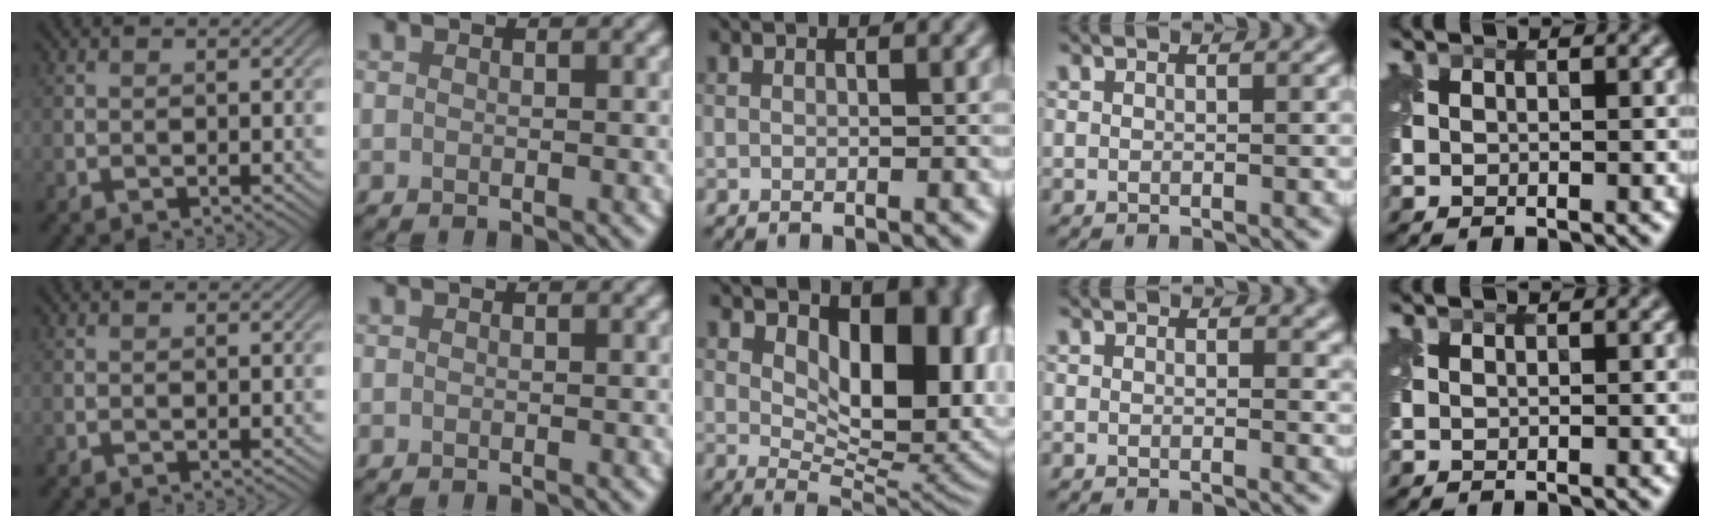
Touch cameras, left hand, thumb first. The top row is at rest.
{"middle": {"total": 11.5, "force": [3.2, 6.2, 9.2], "torque": [-0.119, -0.010, 0.056]}, "ring": {"total": 1.5, "force": [0.4, 0.9, 1.0], "torque": [-0.008, -0.003, 0.003]}}